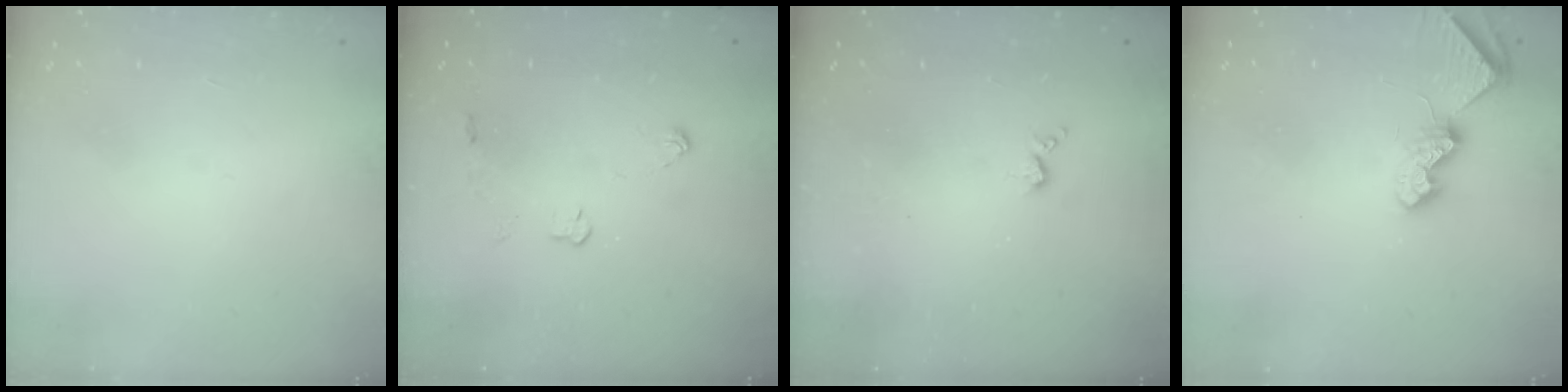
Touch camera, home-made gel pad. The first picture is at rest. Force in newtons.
{"total": 3.6, "press": 3.5, "slide": 0.6}
{"total": 3.4, "press": 3.4, "slide": 0.5}
{"total": 7.8, "press": 7.7, "slide": 0.9}